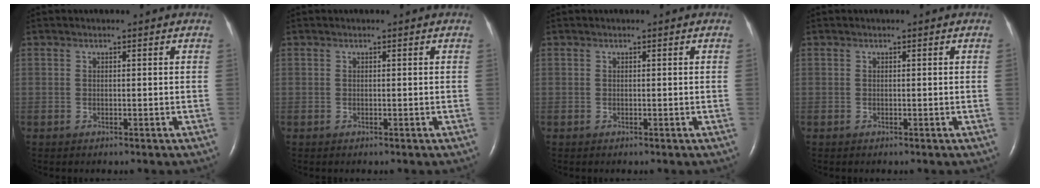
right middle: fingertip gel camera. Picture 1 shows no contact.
{"total": 0.0}
{"total": 0.0}
{"total": 0.0}